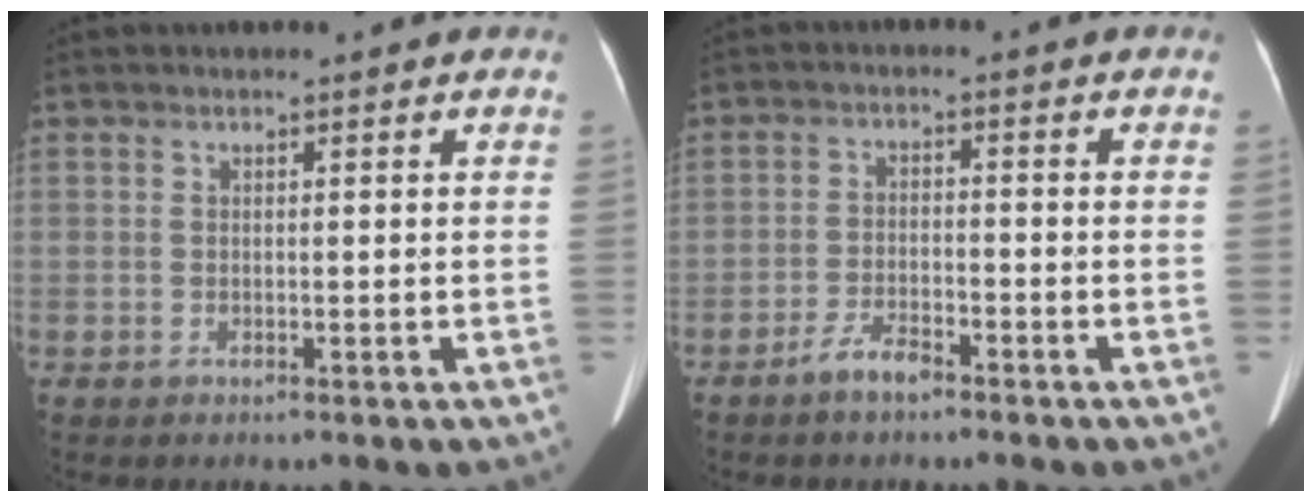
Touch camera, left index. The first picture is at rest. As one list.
[{"total": 3.6, "force": [-2.9, 0.9, 2.0], "torque": [-0.042, 0.000, -0.053]}]